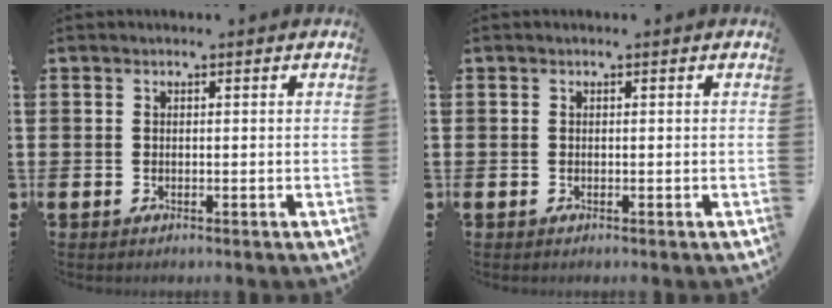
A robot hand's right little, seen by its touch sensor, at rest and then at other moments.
{"total": 0.0}